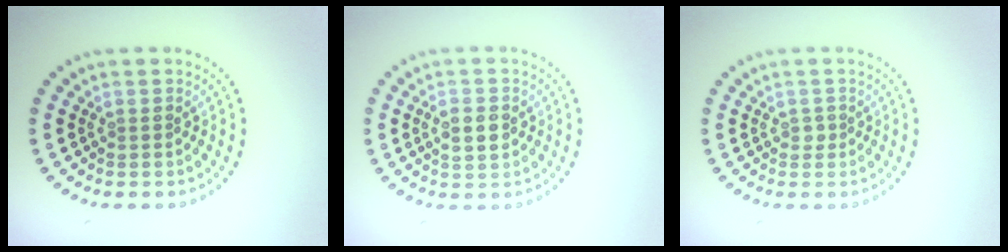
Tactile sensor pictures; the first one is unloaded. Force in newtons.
{"total": 2.4, "press": 2.4, "slide": 0.1}
{"total": 0.7, "press": 0.6, "slide": 0.4}